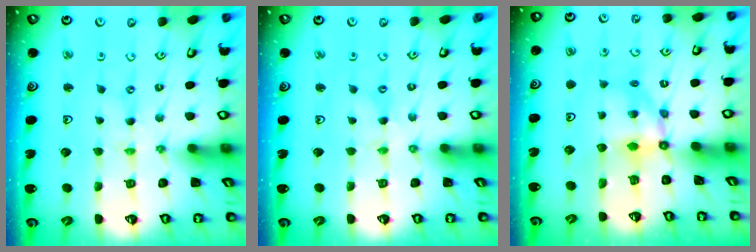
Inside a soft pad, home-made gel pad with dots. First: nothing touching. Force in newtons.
{"total": 0.7, "press": 0.6, "slide": 0.2}
{"total": 5.4, "press": 5.4, "slide": 0.3}